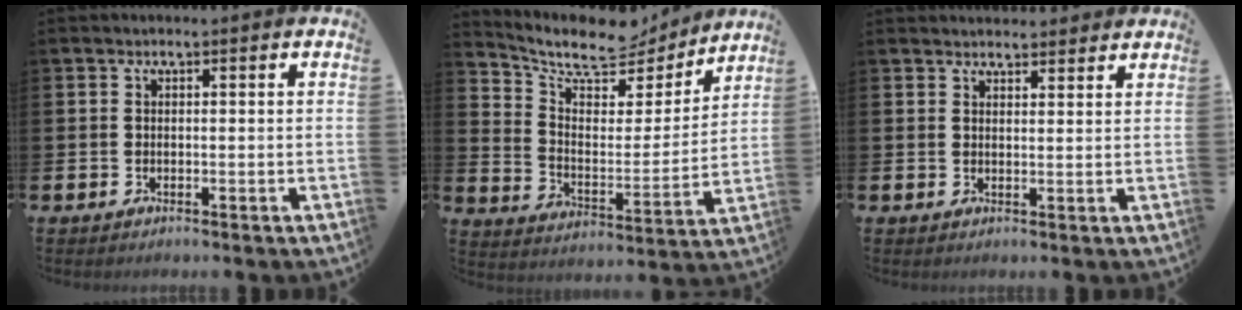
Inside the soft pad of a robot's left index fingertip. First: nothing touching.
{"total": 9.0, "force": [7.9, 3.2, 3.0], "torque": [-0.090, -0.057, 0.133]}
{"total": 2.4, "force": [2.3, 0.5, -0.2], "torque": [0.013, -0.017, 0.041]}